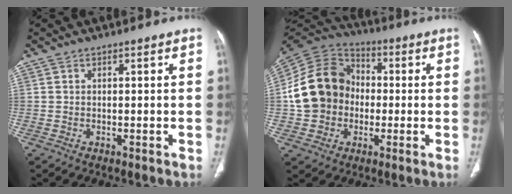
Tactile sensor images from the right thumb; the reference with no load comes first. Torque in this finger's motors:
{"motor_torque": [-0.47, 1.17, 1.33, -0.26, 0.10]}